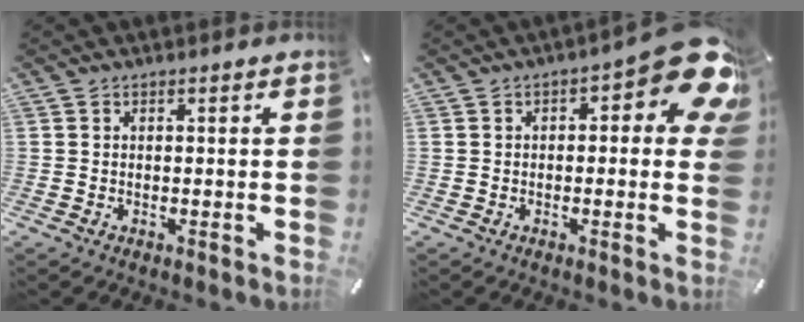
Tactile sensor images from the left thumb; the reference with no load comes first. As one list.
[{"total": 11.8, "force": [3.8, 4.5, 10.2], "torque": [-0.115, -0.039, 0.063]}]